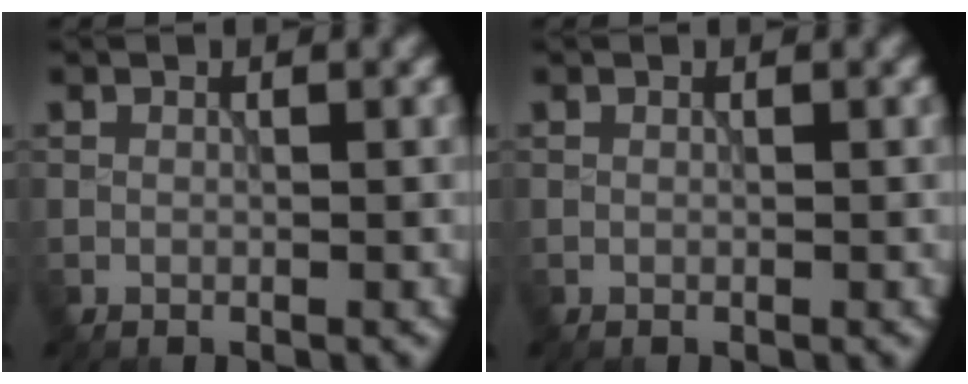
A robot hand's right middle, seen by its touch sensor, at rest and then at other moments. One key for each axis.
{"total": 0.0}